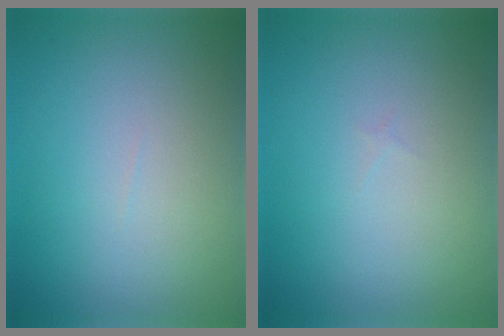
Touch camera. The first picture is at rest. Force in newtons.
{"total": 0.0}